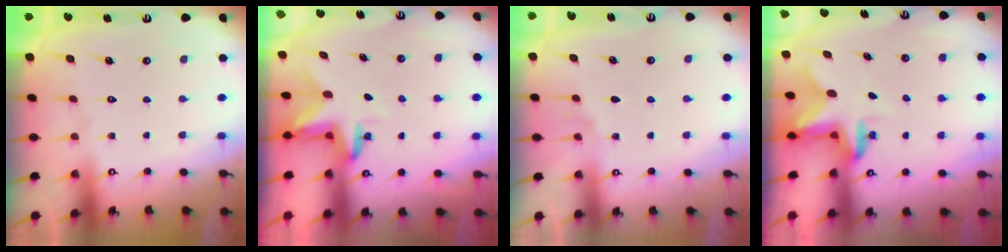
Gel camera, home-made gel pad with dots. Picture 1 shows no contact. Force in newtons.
{"total": 3.8, "press": 3.7, "slide": 0.3}
{"total": 2.5, "press": 2.0, "slide": 1.6}
{"total": 2.4, "press": 2.4, "slide": 0.4}